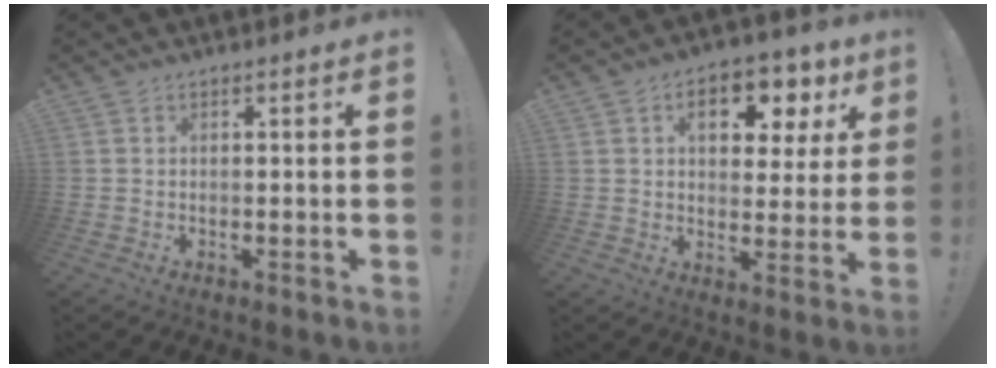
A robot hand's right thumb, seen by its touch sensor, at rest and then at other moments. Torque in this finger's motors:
{"motor_torque": [0.86, 2.80, 0.93, 0.67, 0.05]}